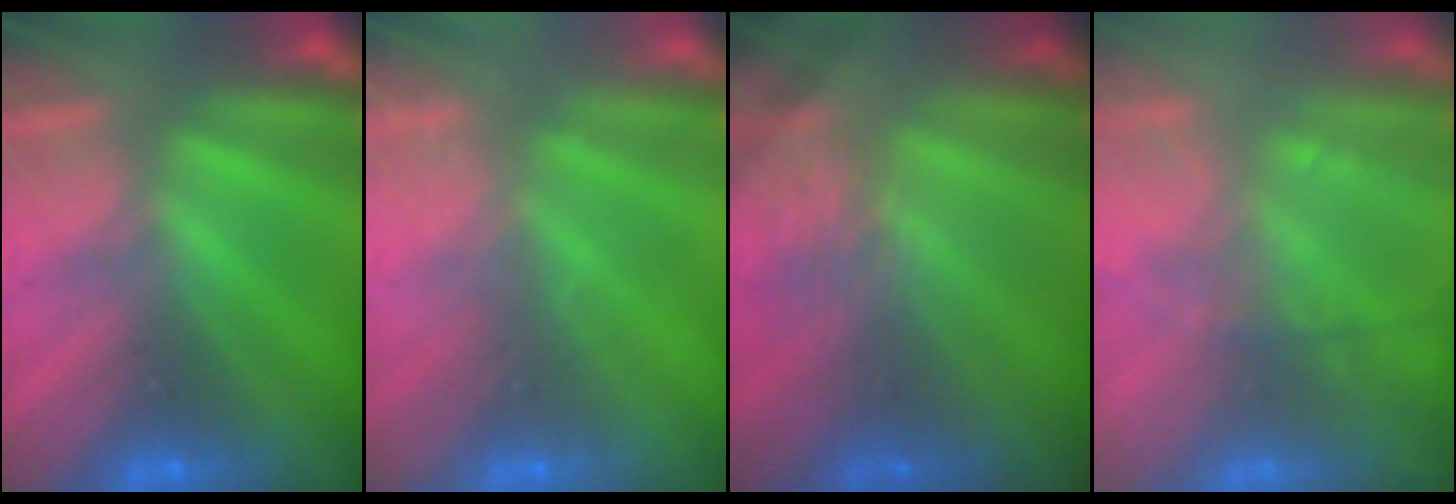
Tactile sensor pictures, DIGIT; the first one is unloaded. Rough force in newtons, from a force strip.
{"total": 2.4}
{"total": 2.1}
{"total": 7.8}